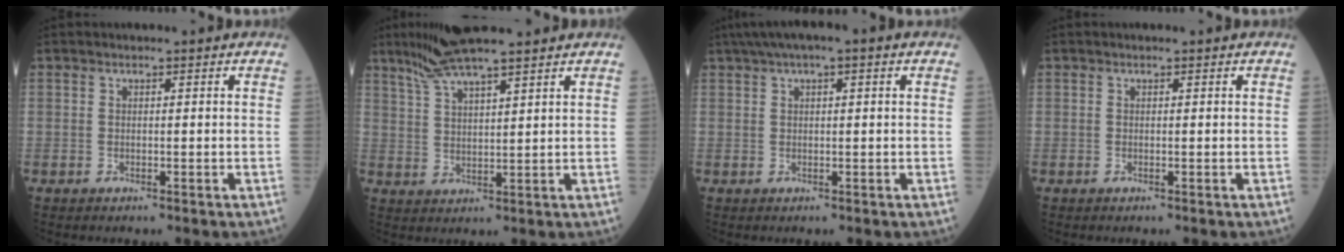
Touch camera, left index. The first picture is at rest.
{"total": 8.3, "force": [6.7, 0.1, 4.9], "torque": [-0.090, 0.025, 0.123]}
{"total": 6.6, "force": [3.8, 0.9, 5.4], "torque": [-0.094, 0.039, 0.058]}
{"total": 0.0}